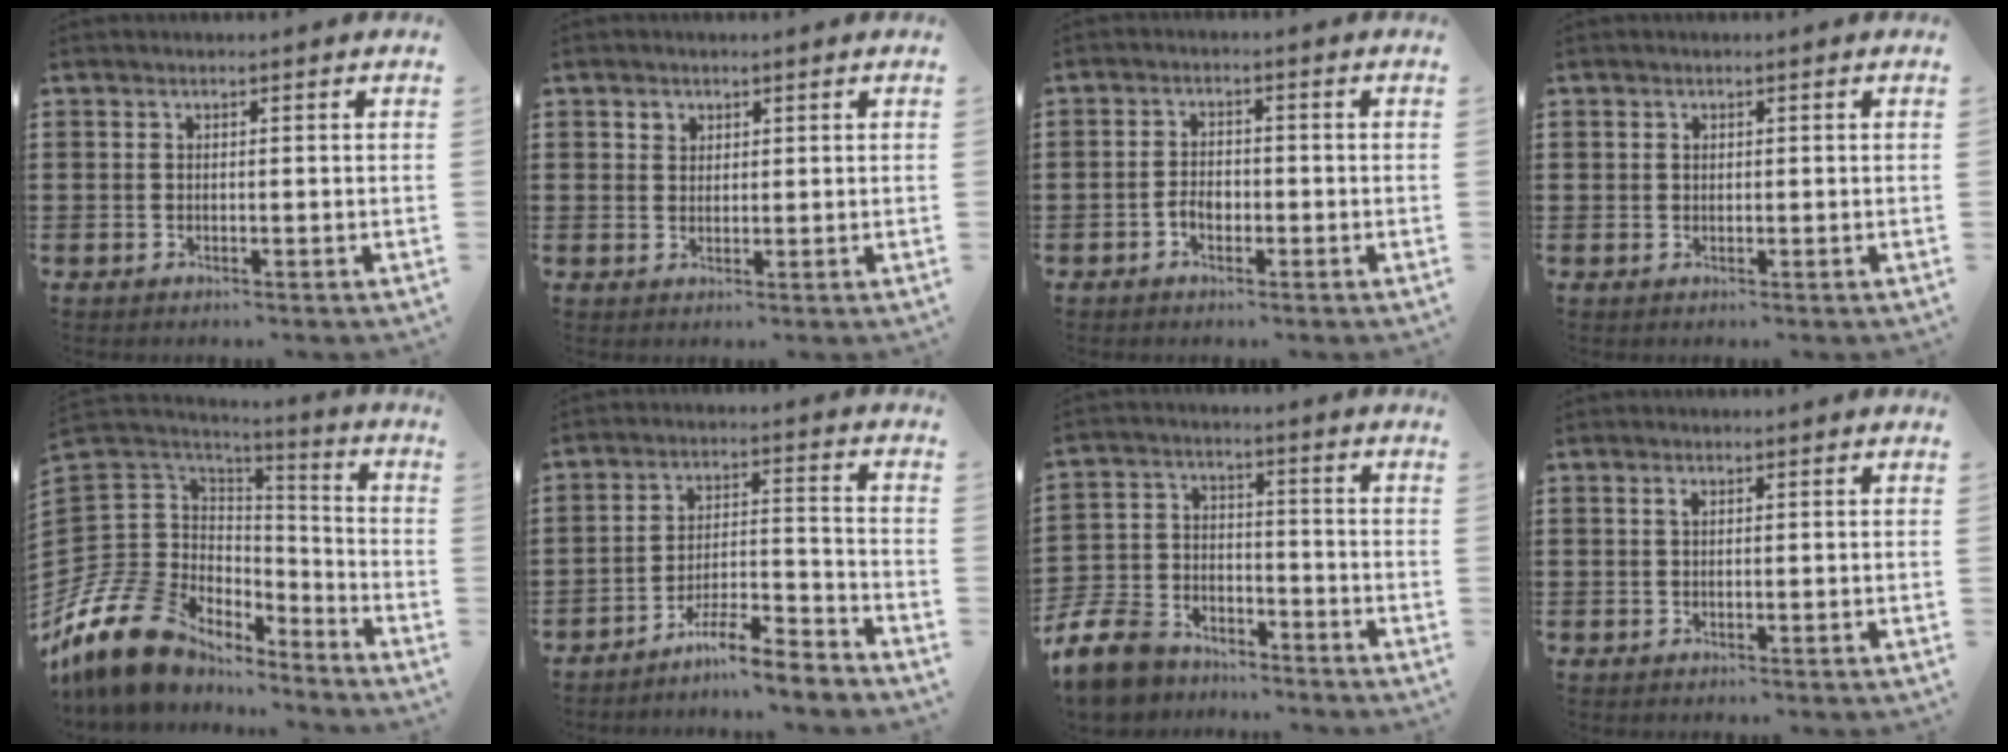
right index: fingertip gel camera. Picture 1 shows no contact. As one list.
[{"total": 1.5, "force": [1.0, 1.1, 0.2], "torque": [-0.007, 0.004, 0.020]}, {"total": 2.3, "force": [-1.0, 1.5, 1.5], "torque": [-0.030, 0.004, -0.021]}, {"total": 0.7, "force": [0.3, 0.6, 0.1], "torque": [-0.004, 0.003, 0.007]}, {"total": 15.4, "force": [-9.5, 10.2, 6.5], "torque": [-0.178, 0.025, -0.172]}, {"total": 6.9, "force": [-6.5, 0.2, 2.3], "torque": [-0.043, 0.006, -0.123]}, {"total": 10.1, "force": [-9.1, 3.4, 2.7], "torque": [-0.081, 0.027, -0.185]}, {"total": 0.7, "force": [0.3, 0.3, 0.6], "torque": [-0.014, 0.001, 0.005]}]